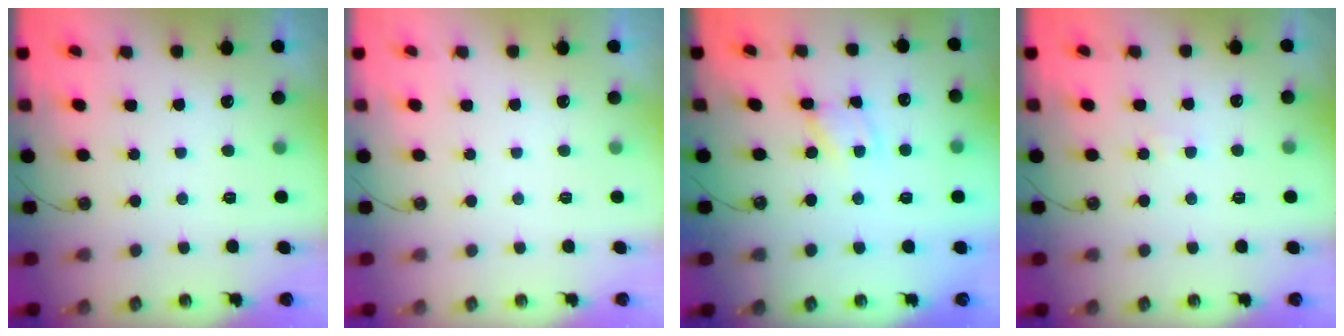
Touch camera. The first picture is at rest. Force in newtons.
{"total": 0.0}
{"total": 2.8, "press": 2.8, "slide": 0.1}
{"total": 1.5, "press": 1.5, "slide": 0.3}